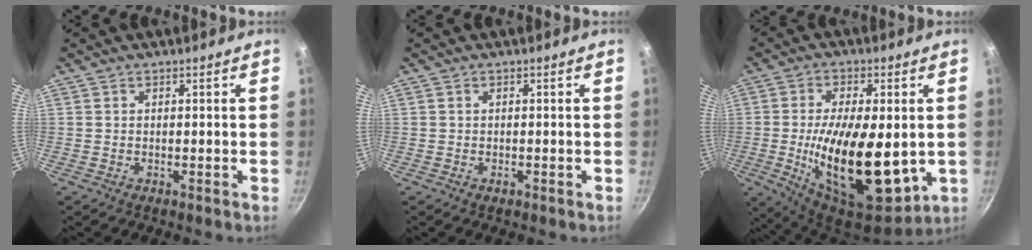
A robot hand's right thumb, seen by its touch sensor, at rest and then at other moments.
{"total": 0.8, "force": [-0.3, 0.5, 0.5], "torque": [-0.005, 0.002, -0.005]}
{"total": 21.8, "force": [-1.7, 9.9, 19.3], "torque": [-0.316, -0.014, -0.020]}